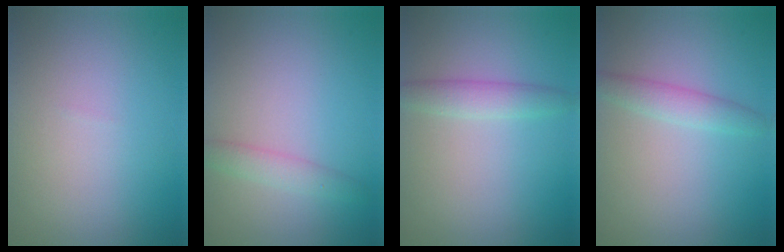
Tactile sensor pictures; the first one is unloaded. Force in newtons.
{"total": 1.8, "press": 1.8, "slide": 0.1}
{"total": 2.1, "press": 2.1, "slide": 0.1}
{"total": 2.1, "press": 2.1, "slide": 0.1}